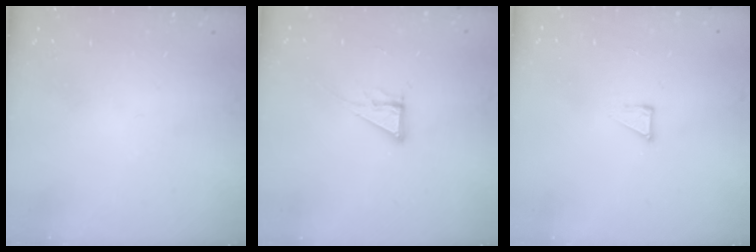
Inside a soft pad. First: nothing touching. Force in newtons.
{"total": 6.1, "press": 6.1, "slide": 0.3}
{"total": 2.3, "press": 2.3, "slide": 0.1}